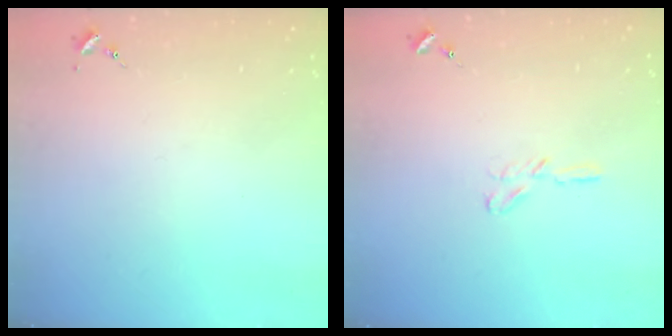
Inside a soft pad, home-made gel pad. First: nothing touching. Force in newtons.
{"total": 3.8, "press": 3.8, "slide": 0.3}